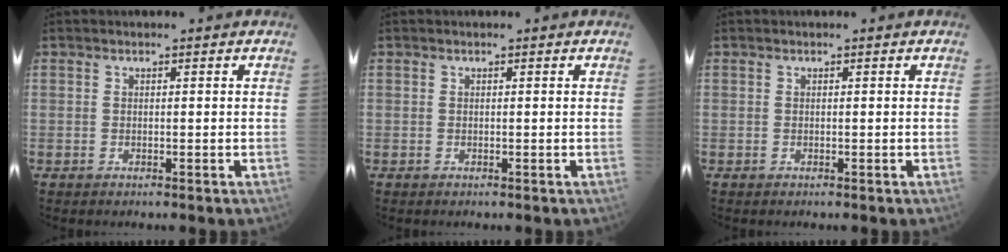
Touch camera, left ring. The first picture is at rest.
{"total": 0.0}
{"total": 0.0}